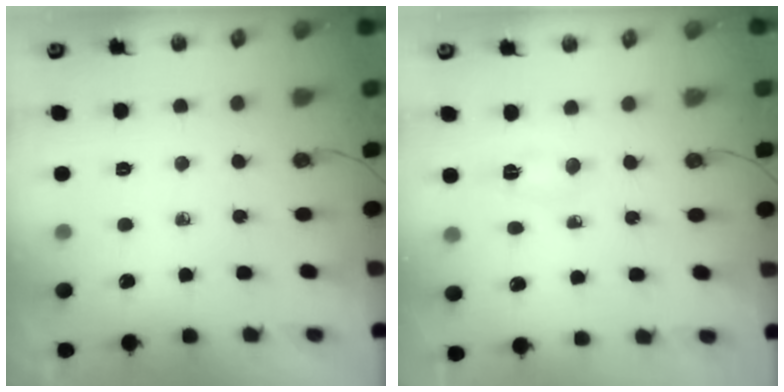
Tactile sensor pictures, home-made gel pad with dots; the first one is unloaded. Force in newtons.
{"total": 4.6, "press": 4.6, "slide": 0.6}